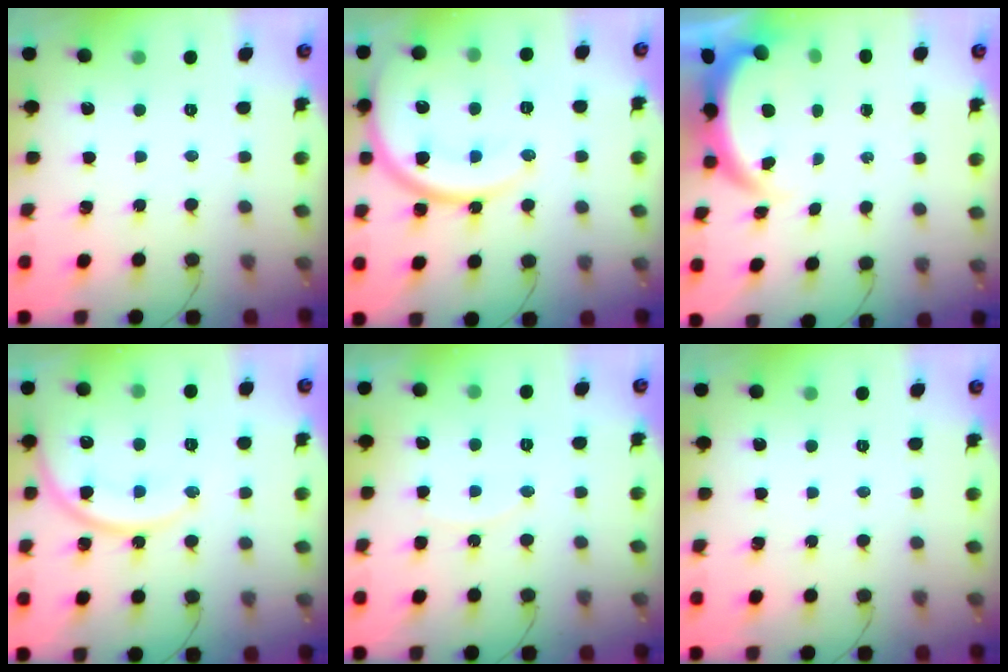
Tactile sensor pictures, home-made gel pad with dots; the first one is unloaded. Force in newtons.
{"total": 17.6, "press": 17.5, "slide": 1.8}
{"total": 3.9, "press": 3.9, "slide": 0.1}
{"total": 13.5, "press": 13.5, "slide": 1.2}
{"total": 6.8, "press": 6.8, "slide": 0.2}
{"total": 0.0}